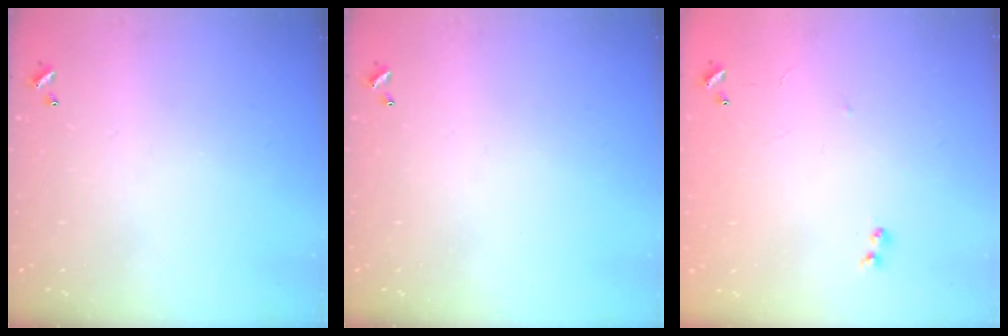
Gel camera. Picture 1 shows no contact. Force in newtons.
{"total": 0.0}
{"total": 6.4, "press": 6.4, "slide": 0.8}